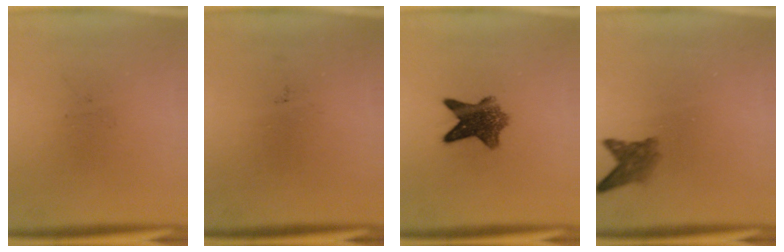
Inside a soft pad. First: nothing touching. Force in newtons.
{"total": 0.0}
{"total": 7.4}
{"total": 2.9}